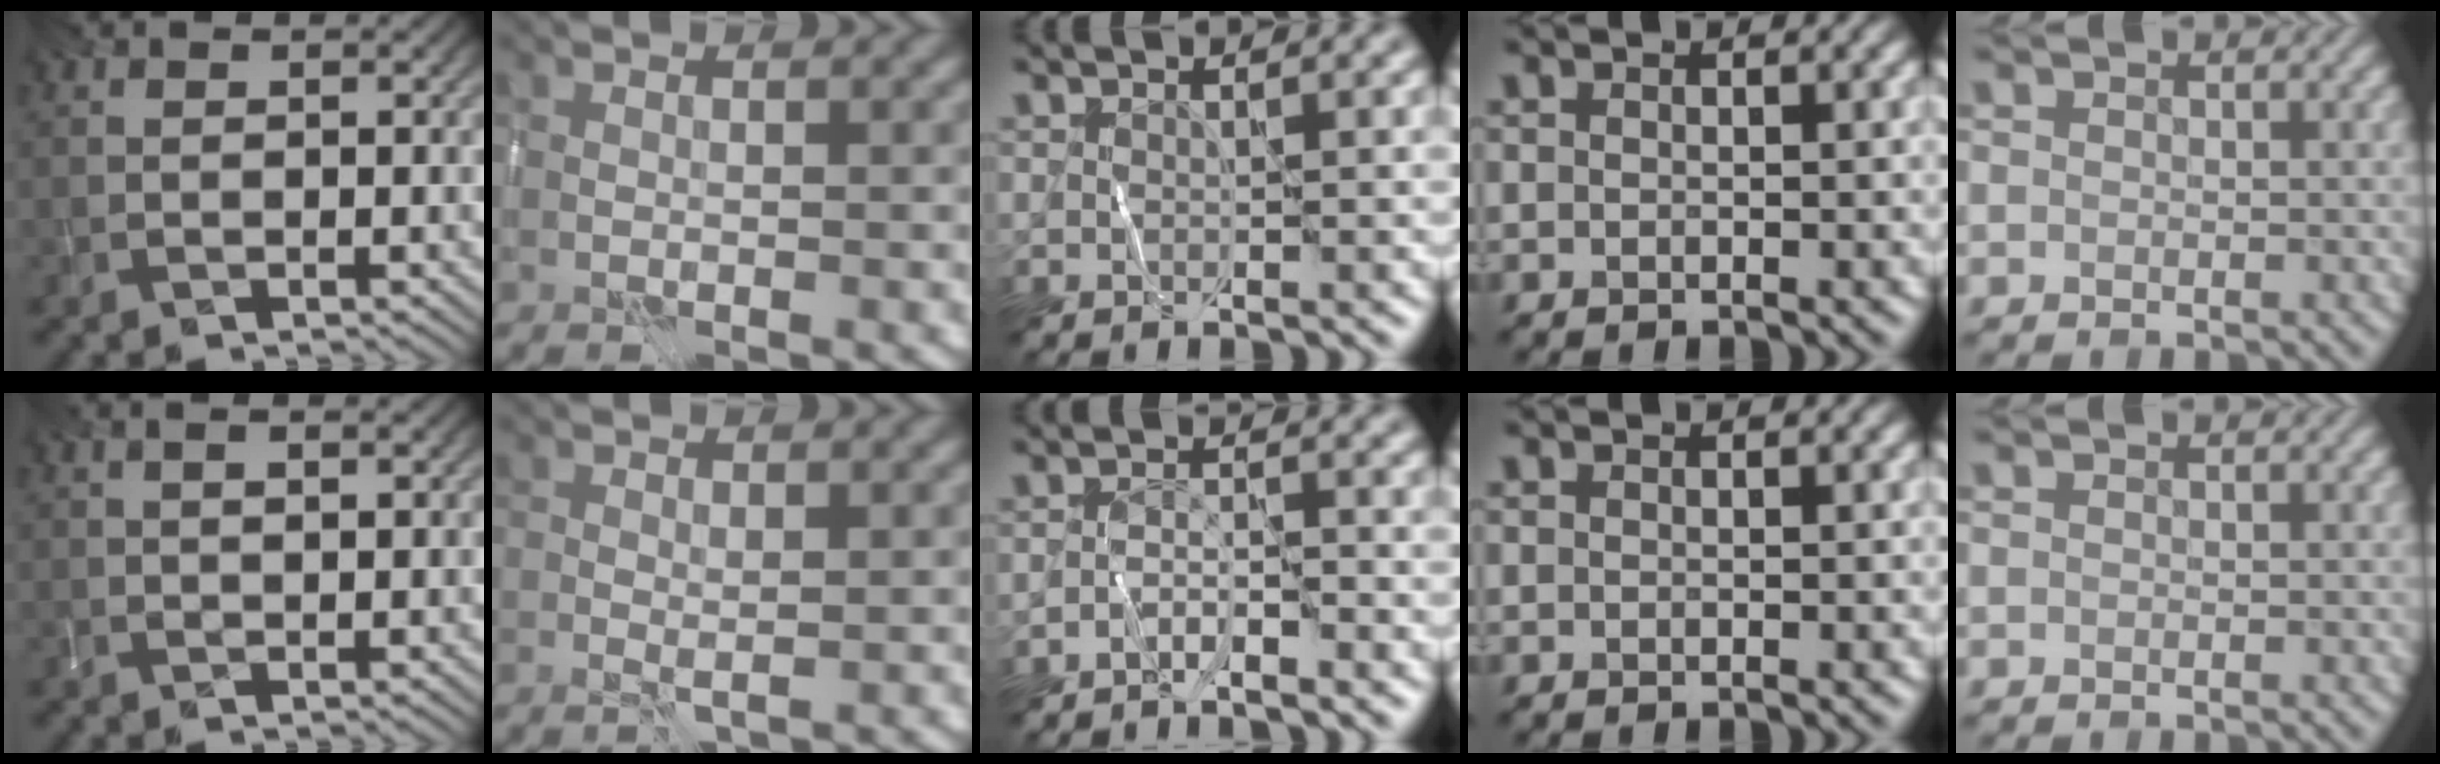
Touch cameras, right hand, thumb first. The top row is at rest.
{"thumb": {"total": 1.8, "force": [0.6, 0.8, 1.5], "torque": [-0.030, 0.001, 0.012]}, "index": {"total": 0.6, "force": [0.2, 0.0, 0.6], "torque": [-0.009, -0.003, 0.002]}, "middle": {"total": 1.4, "force": [-1.2, -0.1, 0.6], "torque": [-0.012, 0.006, -0.026]}}